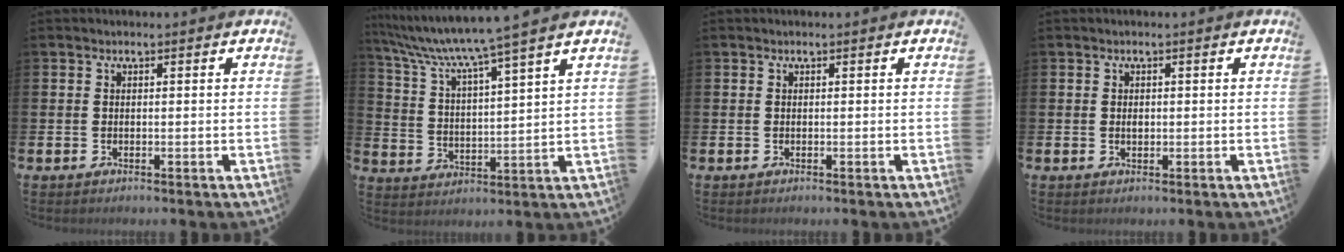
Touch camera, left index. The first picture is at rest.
{"total": 7.2, "force": [6.6, -1.0, 2.9], "torque": [-0.087, -0.045, 0.109]}
{"total": 0.0}
{"total": 0.9, "force": [0.0, 0.5, 0.7], "torque": [-0.004, 0.000, -0.002]}